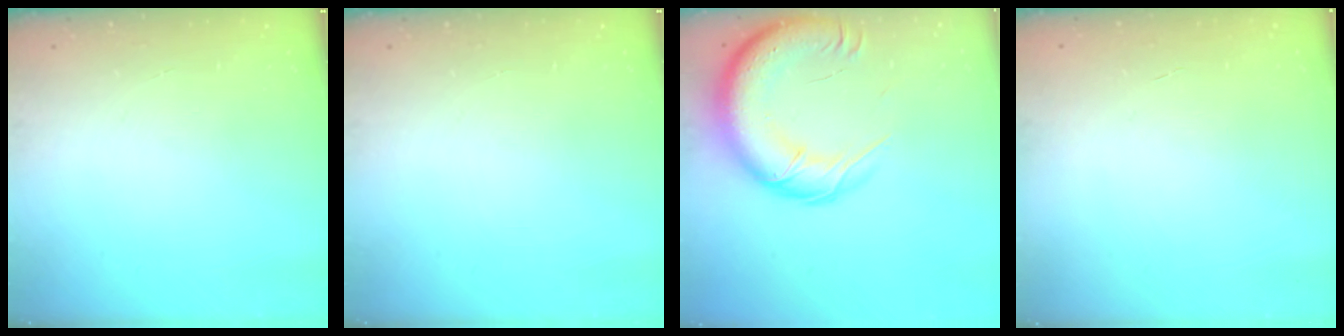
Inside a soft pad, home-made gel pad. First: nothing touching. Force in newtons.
{"total": 0.0}
{"total": 22.3, "press": 21.7, "slide": 5.0}
{"total": 0.0}